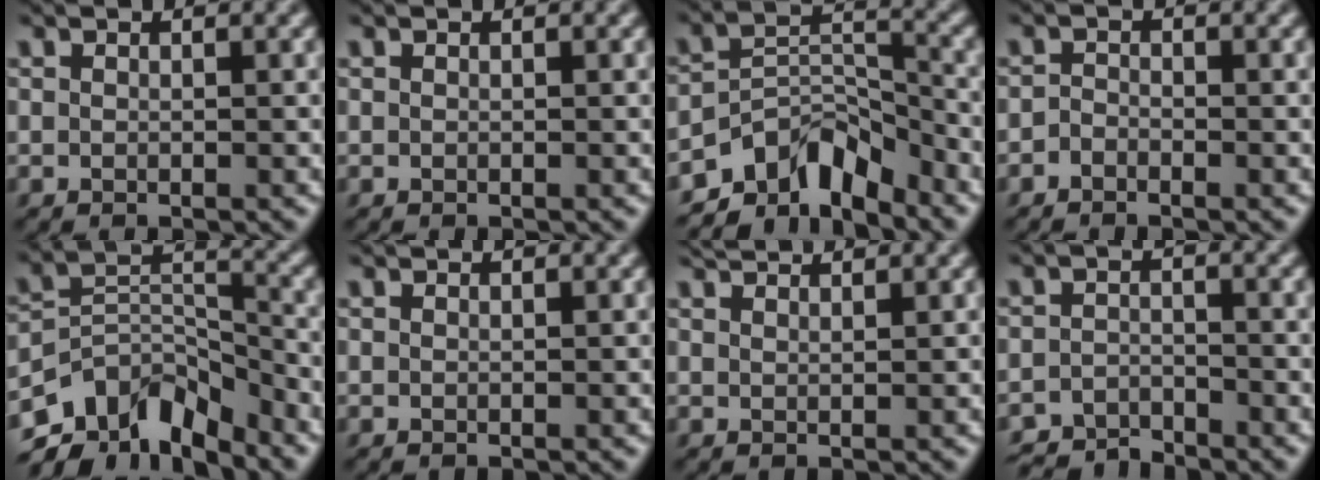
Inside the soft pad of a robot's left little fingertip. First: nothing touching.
{"total": 0.0}
{"total": 6.3, "force": [-5.4, 2.5, 2.2], "torque": [-0.022, 0.001, -0.106]}
{"total": 1.1, "force": [-1.0, 0.5, 0.2], "torque": [-0.001, 0.004, -0.025]}
{"total": 8.5, "force": [-6.8, 3.7, 3.6], "torque": [-0.049, -0.006, -0.131]}
{"total": 0.7, "force": [0.7, -0.1, 0.0], "torque": [-0.007, 0.004, 0.014]}
{"total": 2.2, "force": [2.1, -0.2, 0.5], "torque": [-0.014, 0.009, 0.037]}
{"total": 4.2, "force": [-4.1, 1.1, 0.3], "torque": [0.005, -0.005, -0.074]}